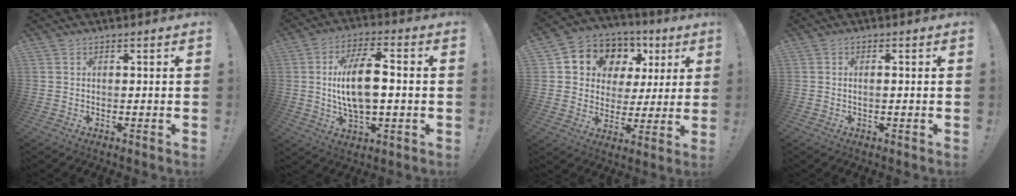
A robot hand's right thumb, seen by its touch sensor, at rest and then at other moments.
{"total": 14.0, "force": [0.3, 5.9, 12.7], "torque": [-0.230, 0.005, 0.001]}
{"total": 10.1, "force": [4.4, 8.4, 3.4], "torque": [-0.050, -0.034, 0.090]}
{"total": 1.3, "force": [-0.1, 0.1, 1.3], "torque": [-0.022, 0.000, -0.002]}